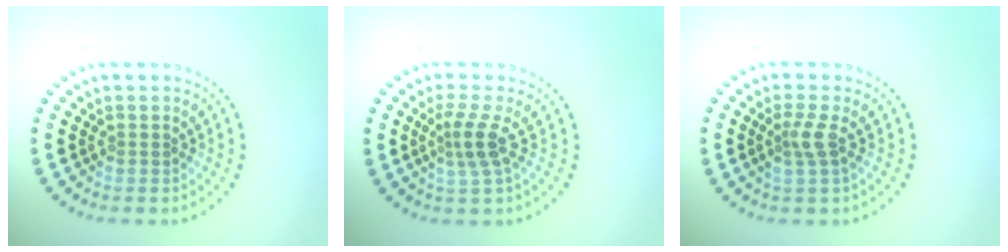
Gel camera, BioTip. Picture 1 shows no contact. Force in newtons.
{"total": 2.5, "press": 1.7, "slide": 1.8}
{"total": 2.0, "press": 1.5, "slide": 1.3}